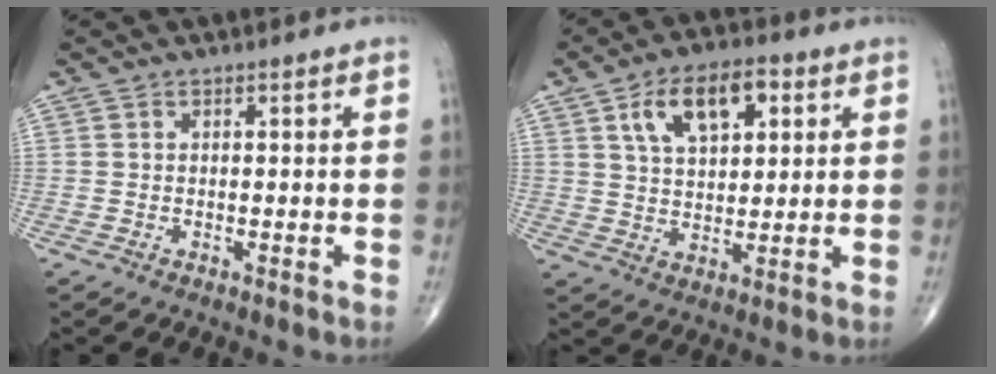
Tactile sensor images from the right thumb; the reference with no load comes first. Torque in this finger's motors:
{"motor_torque": [-0.89, 1.13, 0.11, -0.02, 0.13]}